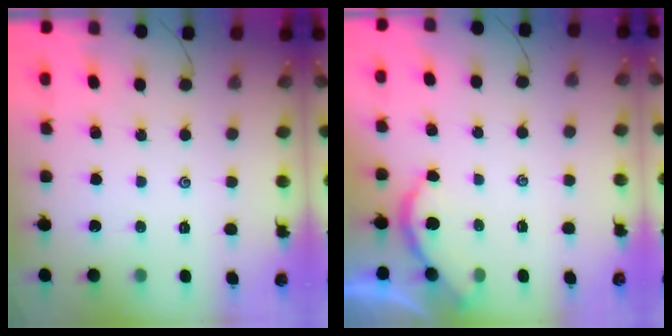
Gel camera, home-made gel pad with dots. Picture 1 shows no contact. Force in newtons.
{"total": 1.9, "press": 1.9, "slide": 0.4}